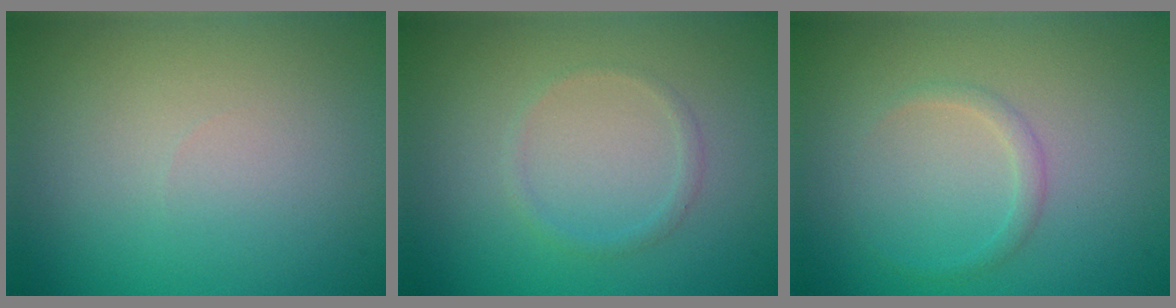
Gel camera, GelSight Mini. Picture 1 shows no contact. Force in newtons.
{"total": 0.9, "press": 0.9, "slide": 0.1}
{"total": 1.0, "press": 1.0, "slide": 0.1}